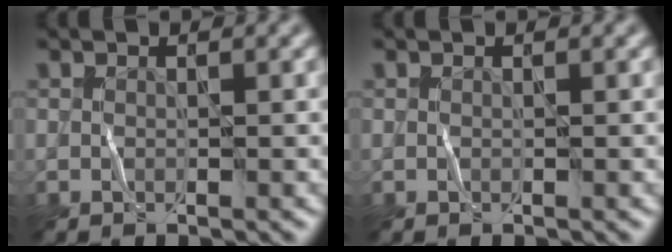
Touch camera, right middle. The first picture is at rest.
{"total": 0.0}